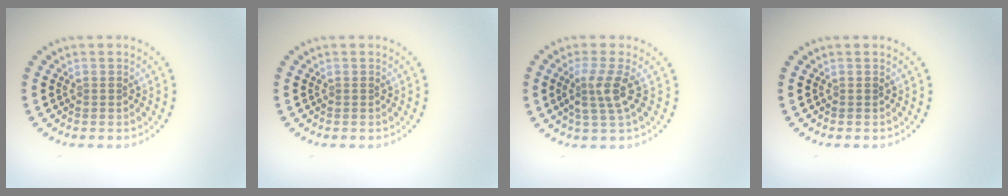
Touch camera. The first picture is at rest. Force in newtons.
{"total": 0.0}
{"total": 2.8, "press": 2.2, "slide": 1.7}
{"total": 0.0}